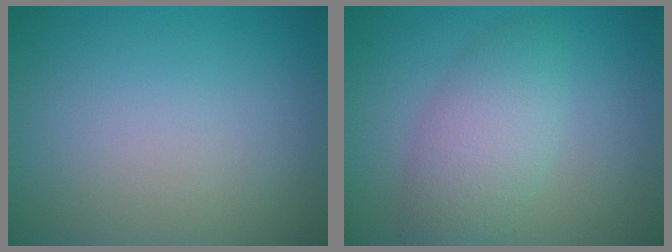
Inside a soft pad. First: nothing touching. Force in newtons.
{"total": 4.4, "press": 4.4, "slide": 0.2}